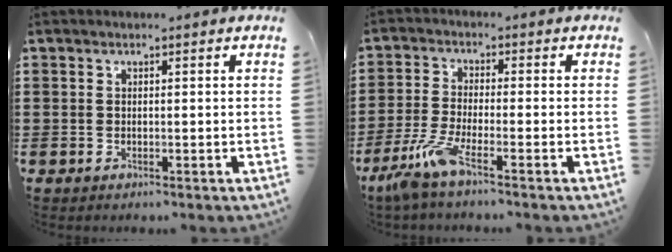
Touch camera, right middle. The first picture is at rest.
{"total": 5.7, "force": [-3.7, 0.5, 4.3], "torque": [-0.112, -0.020, -0.077]}